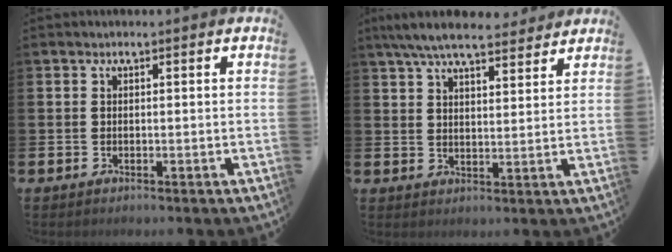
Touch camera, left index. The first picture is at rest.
{"total": 7.2, "force": [6.6, 1.4, 2.5], "torque": [-0.056, -0.026, 0.117]}